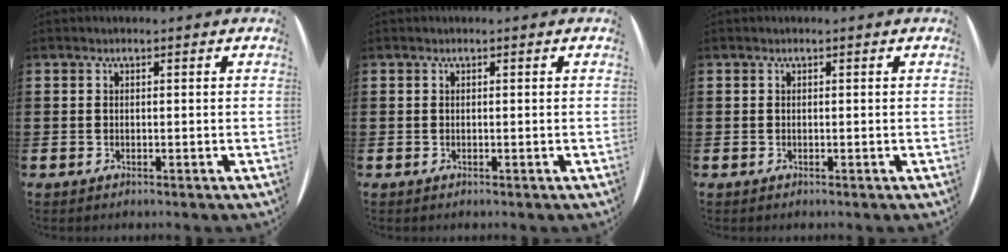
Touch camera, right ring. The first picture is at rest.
{"total": 0.0}
{"total": 0.0}